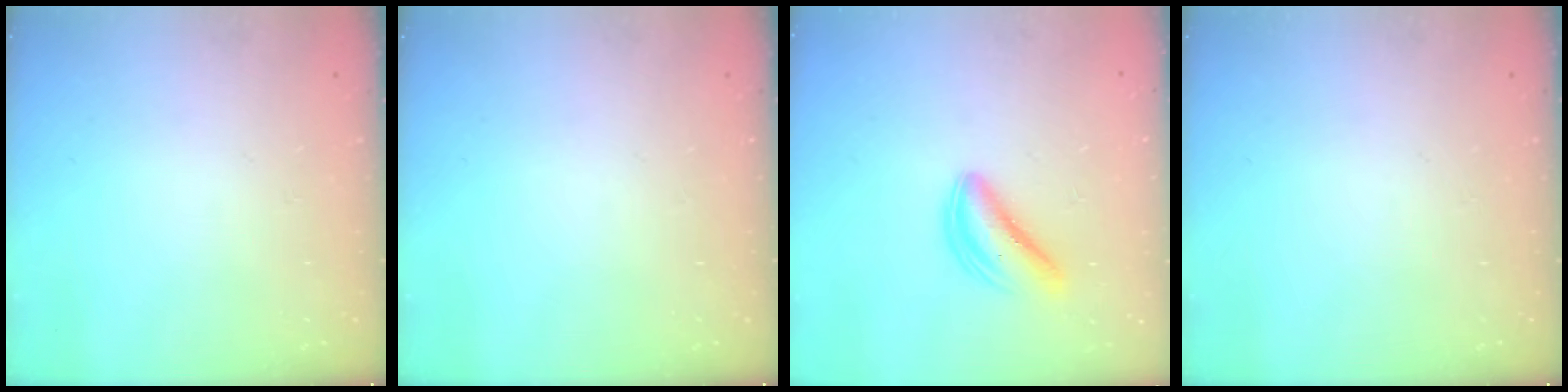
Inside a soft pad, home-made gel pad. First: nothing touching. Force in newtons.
{"total": 0.0}
{"total": 6.0, "press": 6.0, "slide": 0.2}
{"total": 0.0}